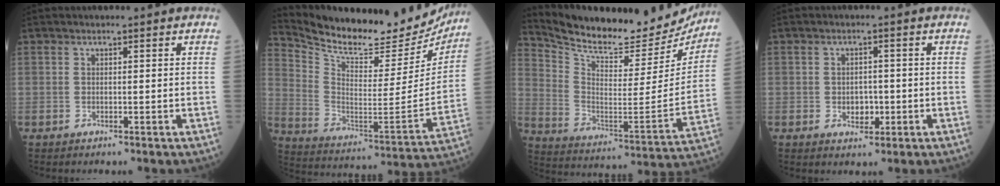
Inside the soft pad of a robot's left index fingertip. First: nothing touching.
{"total": 24.5, "force": [22.6, 5.7, 7.5], "torque": [-0.139, -0.061, 0.323]}
{"total": 23.9, "force": [22.3, 5.2, 6.9], "torque": [-0.126, -0.061, 0.317]}
{"total": 2.7, "force": [-0.6, 1.9, 1.7], "torque": [-0.023, 0.004, -0.007]}